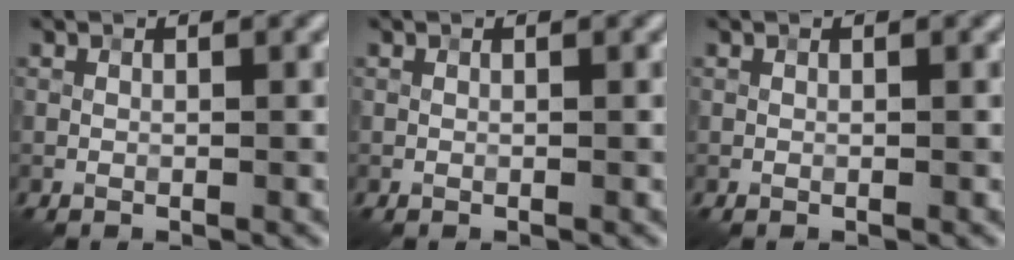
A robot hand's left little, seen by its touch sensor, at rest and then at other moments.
{"total": 0.0}
{"total": 0.0}